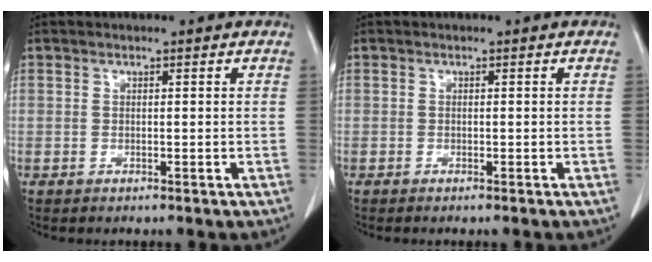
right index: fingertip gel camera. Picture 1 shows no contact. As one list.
[{"total": 0.6, "force": [-0.5, 0.0, 0.3], "torque": [-0.010, -0.002, -0.008]}]